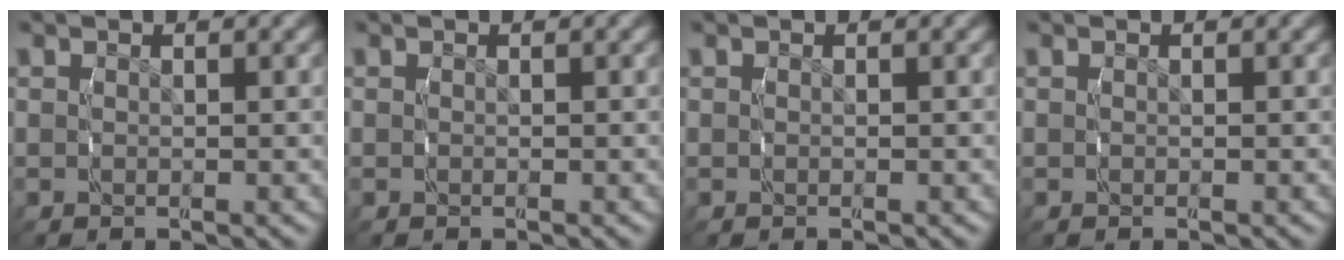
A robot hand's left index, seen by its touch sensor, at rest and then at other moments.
{"total": 0.0}
{"total": 0.0}
{"total": 0.0}